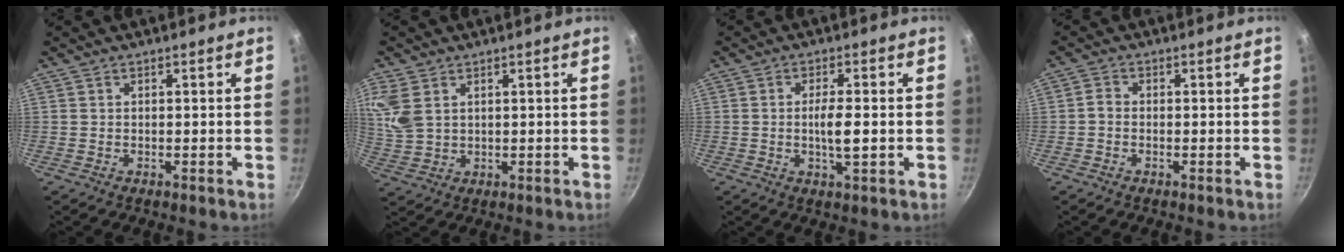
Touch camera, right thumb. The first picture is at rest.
{"total": 7.0, "force": [2.9, 4.6, 4.4], "torque": [-0.088, -0.009, 0.066]}
{"total": 5.0, "force": [-0.6, 1.1, 4.9], "torque": [-0.094, 0.001, -0.012]}
{"total": 1.7, "force": [-0.7, 1.2, 1.0], "torque": [-0.023, 0.011, -0.018]}